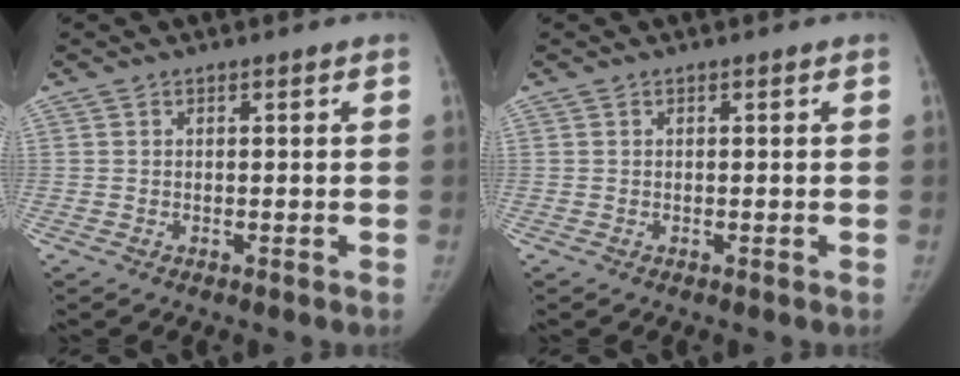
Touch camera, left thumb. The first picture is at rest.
{"total": 0.0}